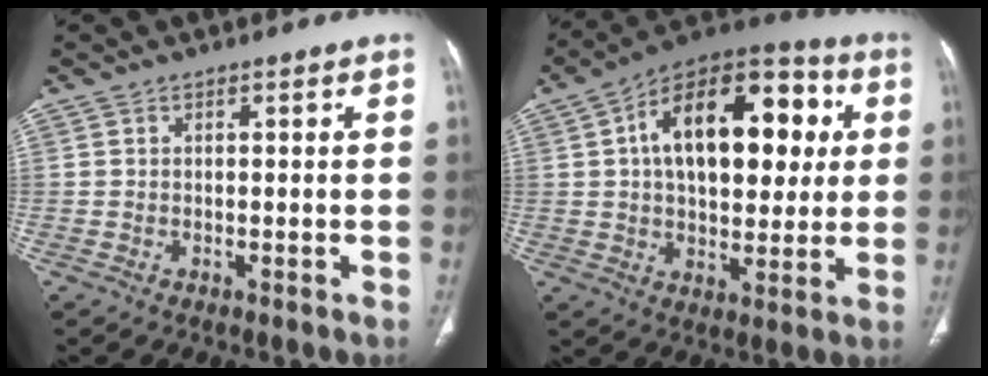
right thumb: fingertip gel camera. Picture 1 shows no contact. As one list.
[{"total": 23.4, "force": [4.6, 13.2, 18.8], "torque": [-0.250, 0.023, 0.062]}]